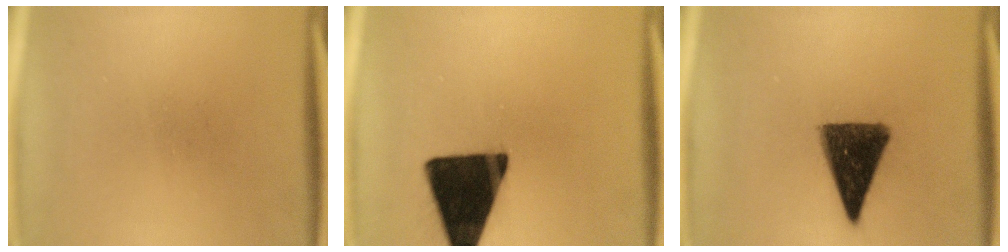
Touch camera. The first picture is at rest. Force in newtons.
{"total": 18.9}
{"total": 12.4}